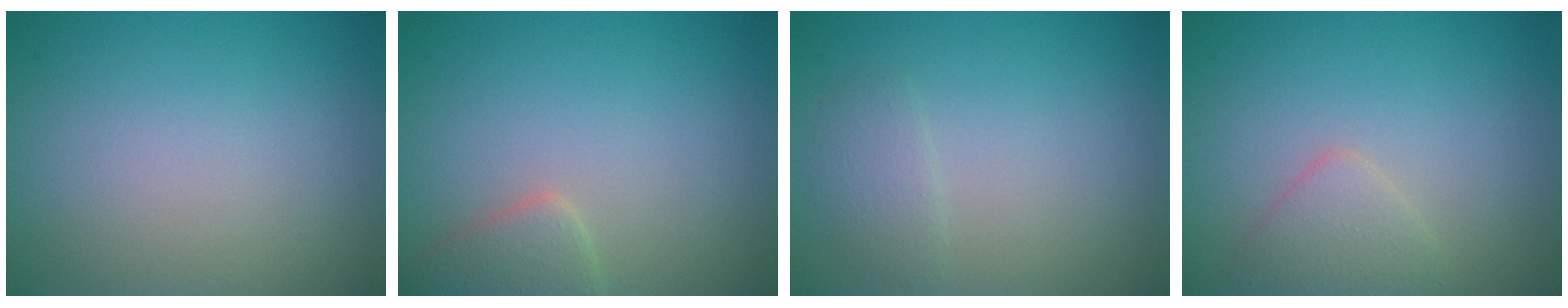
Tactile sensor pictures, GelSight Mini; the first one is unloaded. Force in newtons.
{"total": 2.5, "press": 2.5, "slide": 0.3}
{"total": 1.5, "press": 1.5, "slide": 0.0}
{"total": 2.1, "press": 2.1, "slide": 0.2}